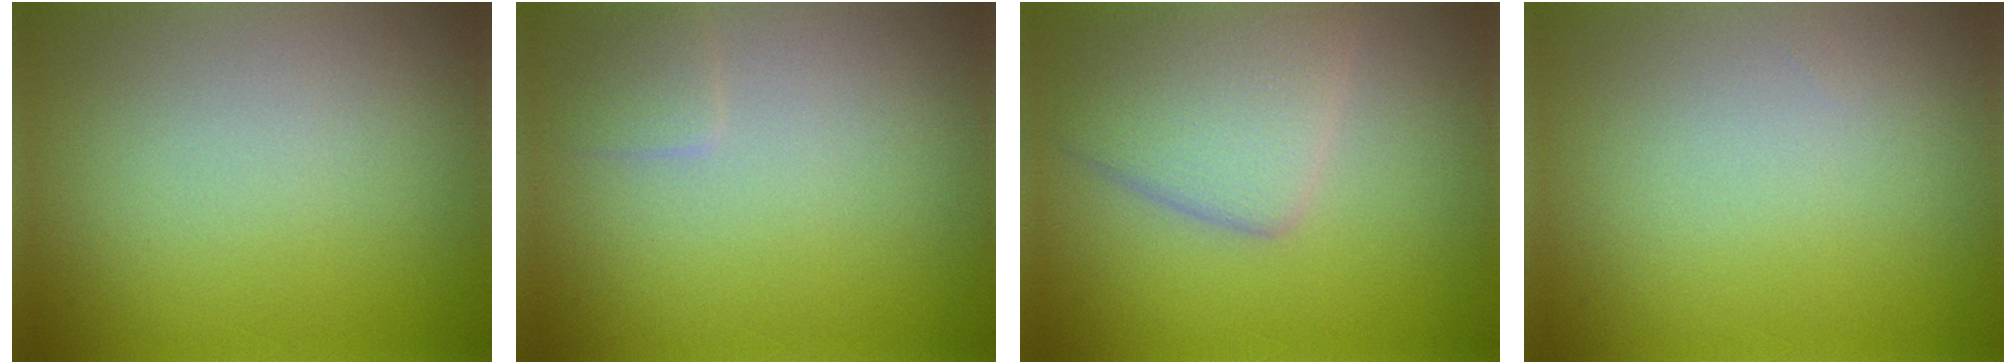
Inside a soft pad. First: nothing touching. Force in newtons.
{"total": 1.0, "press": 1.0, "slide": 0.0}
{"total": 4.8, "press": 4.8, "slide": 0.2}
{"total": 0.0}